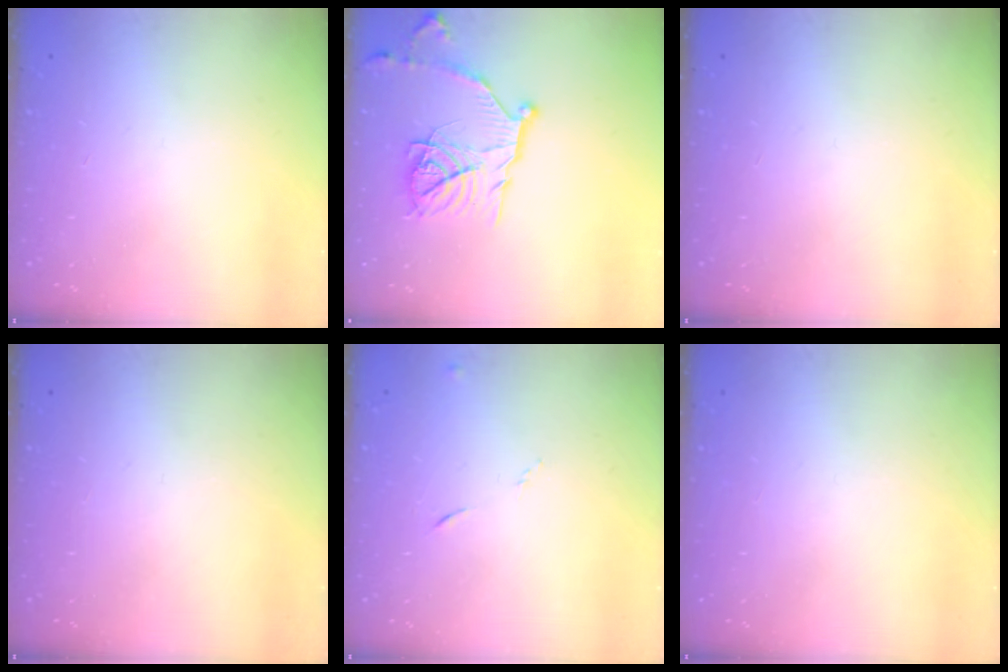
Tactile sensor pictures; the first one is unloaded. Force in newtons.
{"total": 15.2, "press": 15.2, "slide": 1.1}
{"total": 0.0}
{"total": 0.0}
{"total": 5.2, "press": 5.1, "slide": 0.6}
{"total": 0.0}